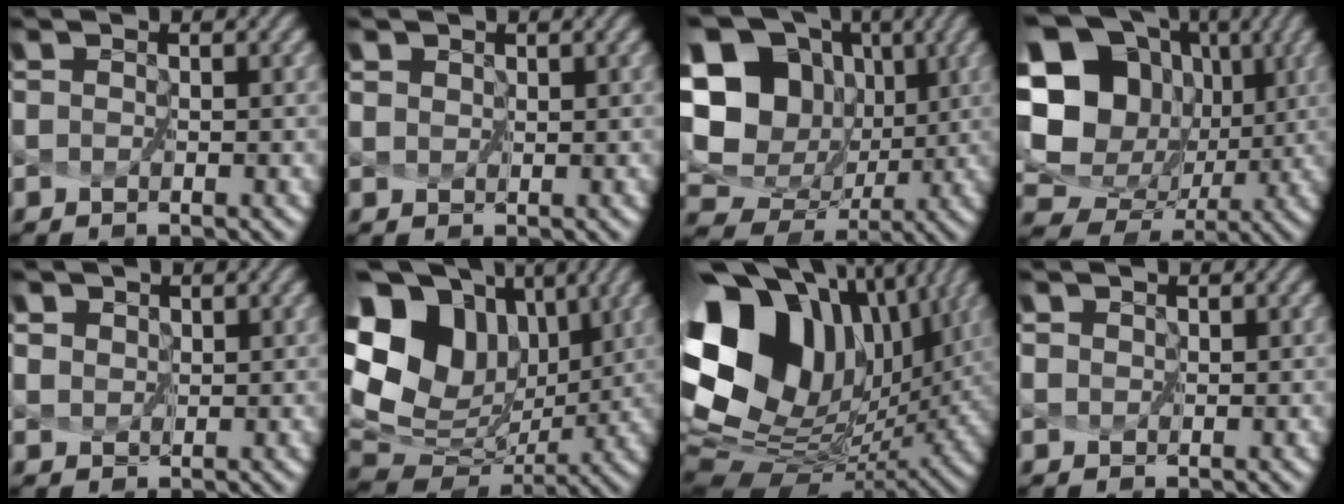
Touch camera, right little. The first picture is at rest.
{"total": 2.6, "force": [1.3, 1.9, 1.3], "torque": [-0.025, 0.020, 0.009]}
{"total": 17.0, "force": [5.0, 14.2, 7.9], "torque": [-0.208, 0.024, 0.098]}
{"total": 18.6, "force": [4.5, 15.7, 8.9], "torque": [-0.213, 0.029, 0.085]}
{"total": 5.0, "force": [2.6, 3.6, 2.3], "torque": [-0.055, 0.021, 0.022]}
{"total": 16.5, "force": [5.7, 12.6, 9.2], "torque": [-0.220, 0.025, 0.134]}
{"total": 16.7, "force": [5.8, 11.3, 10.7], "torque": [-0.244, 0.001, 0.124]}
{"total": 1.7, "force": [0.9, 1.2, 0.8], "torque": [-0.013, 0.013, 0.008]}